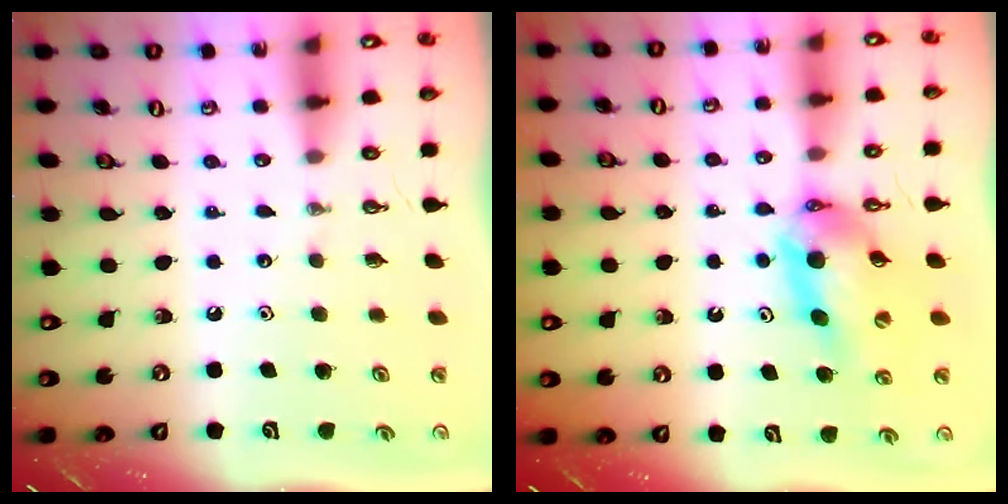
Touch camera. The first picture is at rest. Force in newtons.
{"total": 10.6, "press": 10.5, "slide": 0.9}